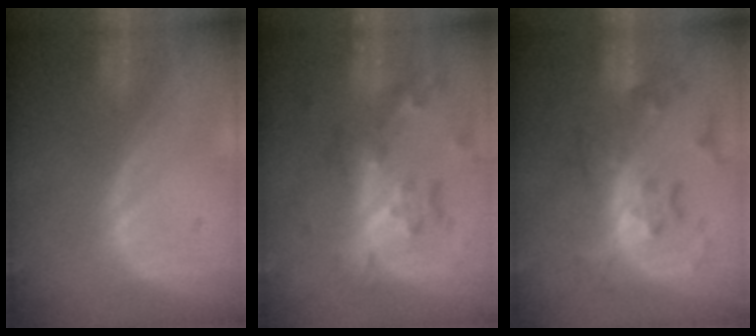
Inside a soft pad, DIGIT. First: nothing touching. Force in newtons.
{"total": 8.3, "press": 7.3, "slide": 4.1}
{"total": 6.8, "press": 6.8, "slide": 0.2}